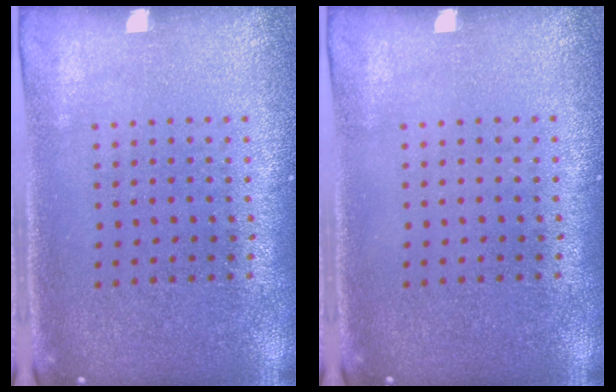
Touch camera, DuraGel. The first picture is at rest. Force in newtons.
{"total": 0.0}